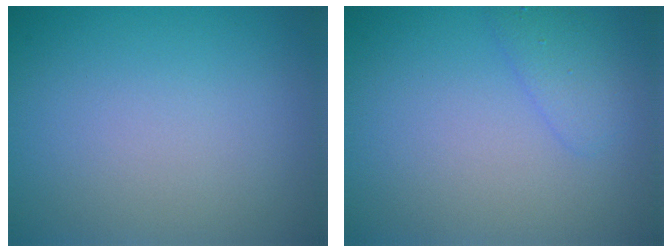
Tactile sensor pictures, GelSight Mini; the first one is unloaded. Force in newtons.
{"total": 1.7, "press": 1.7, "slide": 0.1}